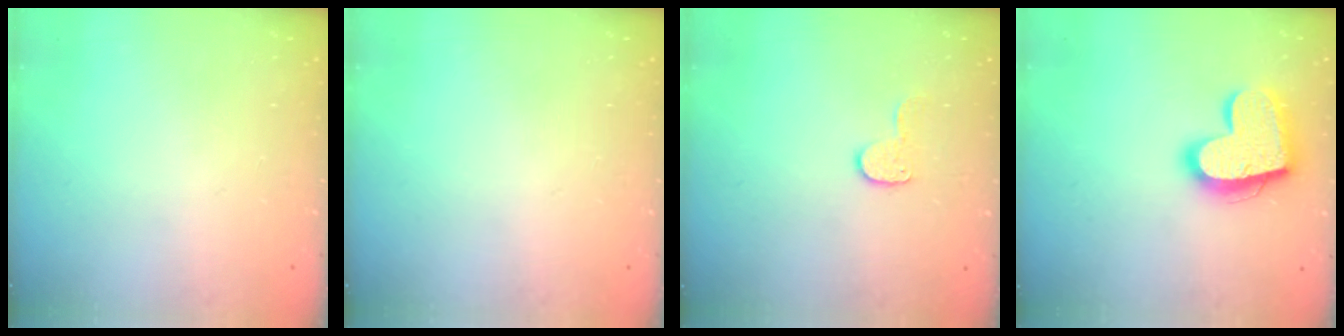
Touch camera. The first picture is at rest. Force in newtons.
{"total": 0.0}
{"total": 6.7, "press": 6.7, "slide": 0.4}
{"total": 18.3, "press": 18.2, "slide": 1.4}